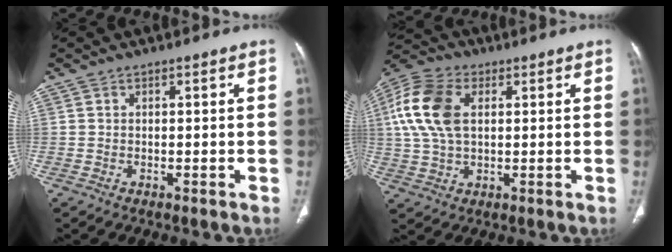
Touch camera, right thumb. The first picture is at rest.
{"total": 13.5, "force": [2.8, 8.7, 10.0], "torque": [-0.212, 0.015, 0.050]}